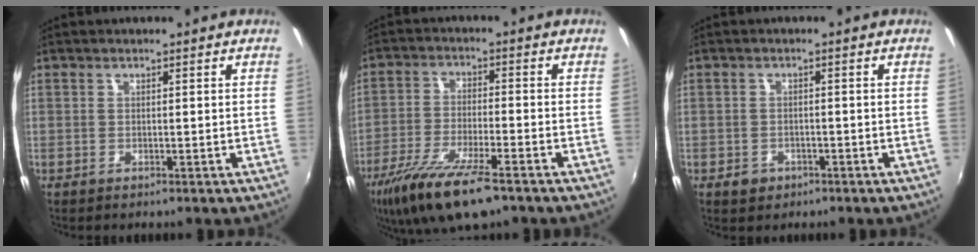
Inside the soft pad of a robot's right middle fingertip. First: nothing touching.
{"total": 13.7, "force": [-9.5, 3.3, 9.3], "torque": [-0.200, -0.038, -0.174]}
{"total": 2.7, "force": [-1.4, 2.2, 0.8], "torque": [-0.020, 0.000, -0.020]}